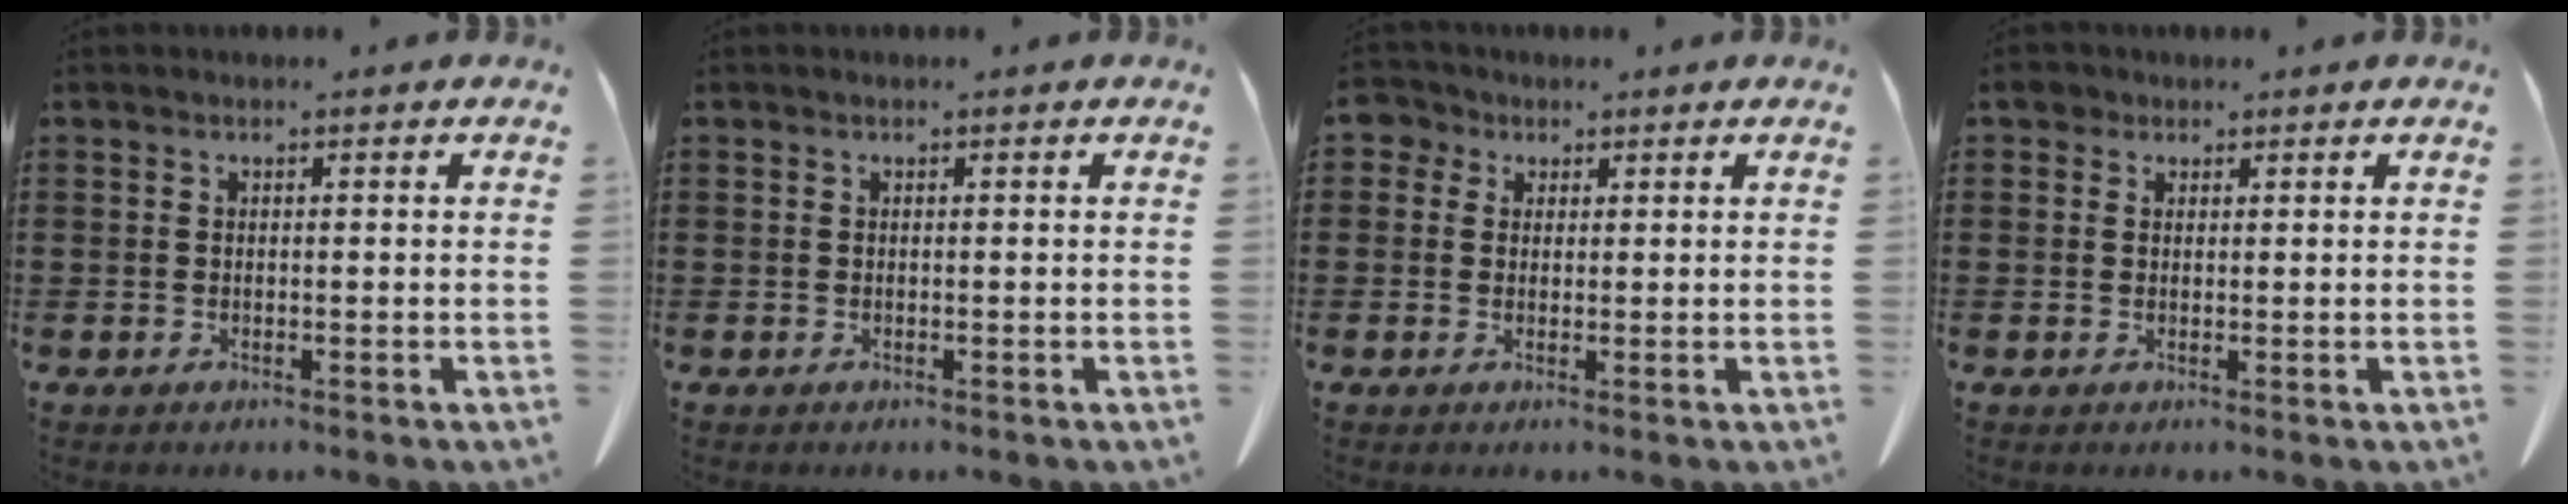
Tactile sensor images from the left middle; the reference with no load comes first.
{"total": 0.0}
{"total": 2.7, "force": [1.4, 2.2, 0.7], "torque": [-0.018, 0.008, 0.021]}
{"total": 1.9, "force": [1.3, 1.3, 0.5], "torque": [-0.016, 0.009, 0.023]}